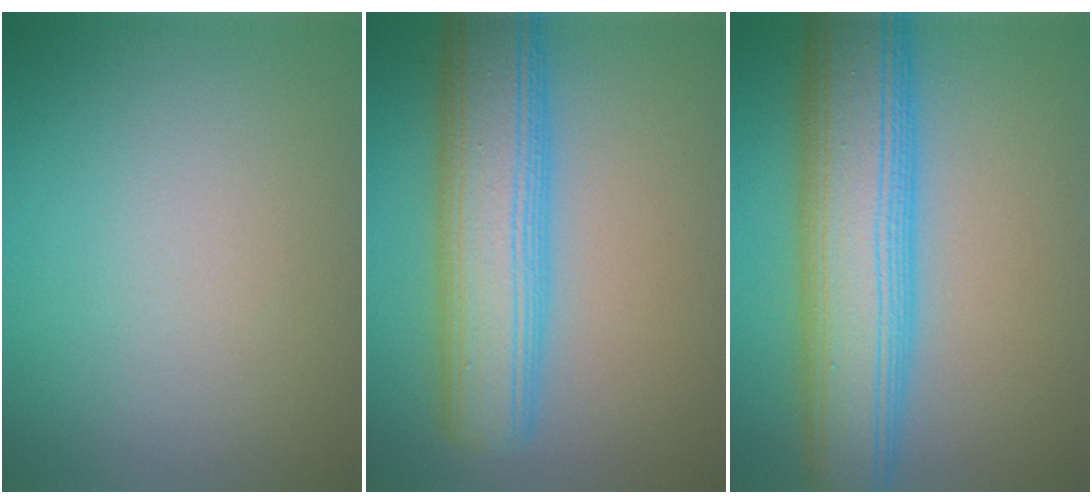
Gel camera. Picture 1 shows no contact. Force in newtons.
{"total": 8.6, "press": 8.6, "slide": 0.3}
{"total": 10.3, "press": 10.3, "slide": 0.2}